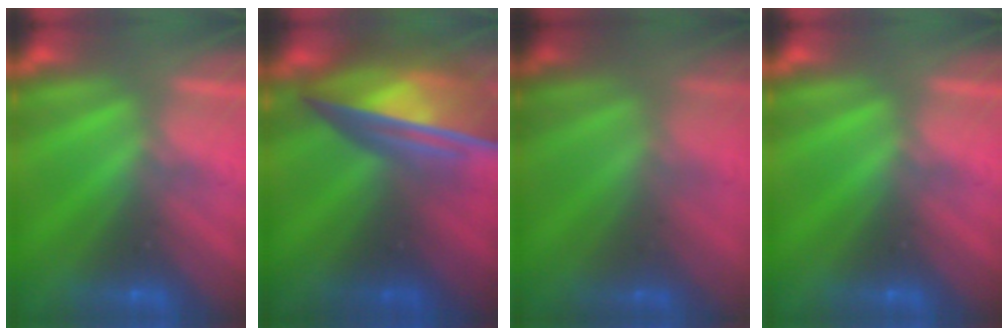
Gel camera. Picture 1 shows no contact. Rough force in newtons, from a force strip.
{"total": 7.3}
{"total": 1.7}
{"total": 0.0}